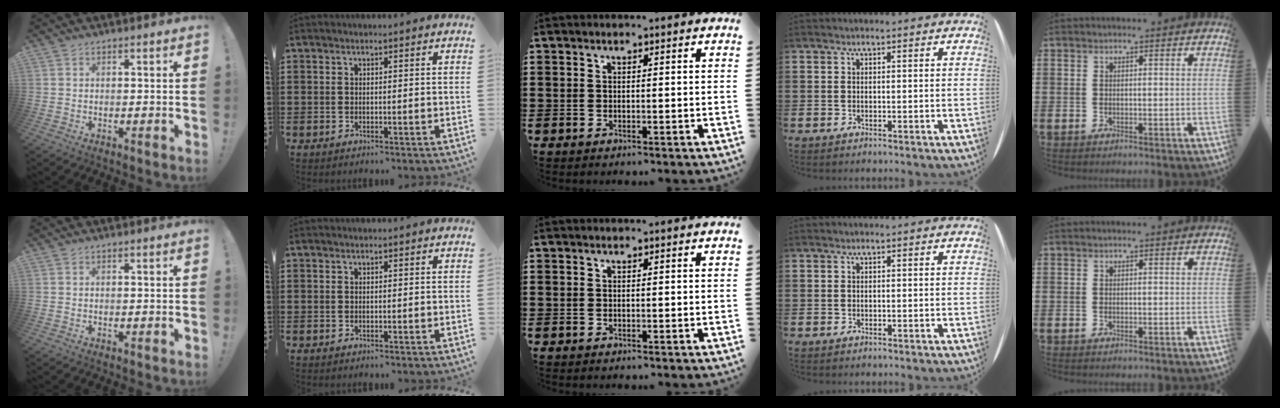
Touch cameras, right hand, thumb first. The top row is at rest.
{}